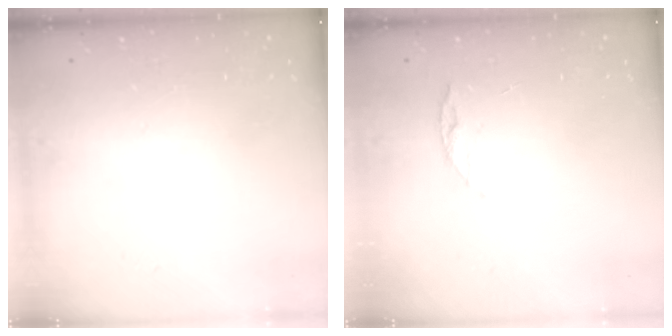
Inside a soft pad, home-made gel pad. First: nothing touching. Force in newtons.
{"total": 4.9, "press": 4.8, "slide": 0.5}